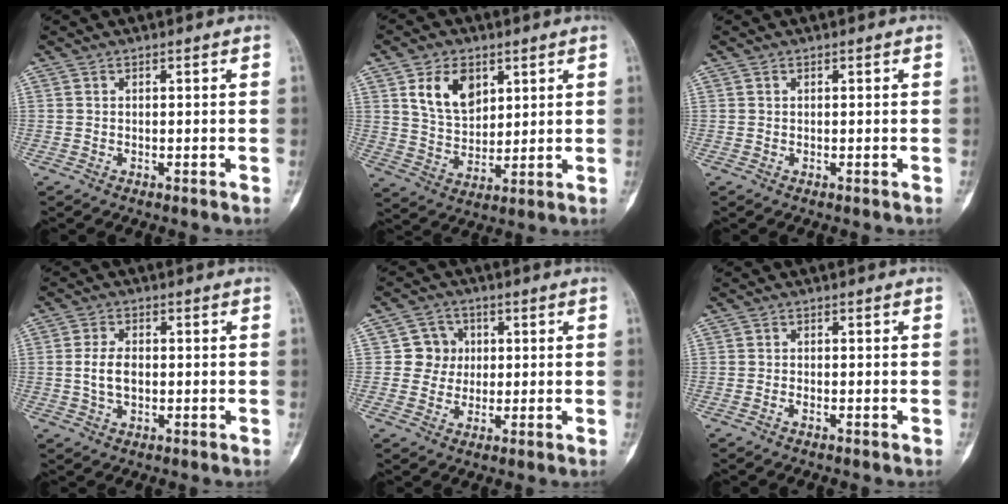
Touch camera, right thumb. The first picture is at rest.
{"total": 9.9, "force": [4.4, 6.5, 6.1], "torque": [-0.085, -0.023, 0.088]}
{"total": 0.0}
{"total": 4.9, "force": [-0.1, 3.0, 3.9], "torque": [-0.078, 0.005, -0.002]}
{"total": 5.5, "force": [0.7, 5.4, 1.0], "torque": [0.022, 0.009, 0.005]}
{"total": 0.7, "force": [-0.5, 0.3, 0.4], "torque": [-0.008, 0.004, -0.010]}